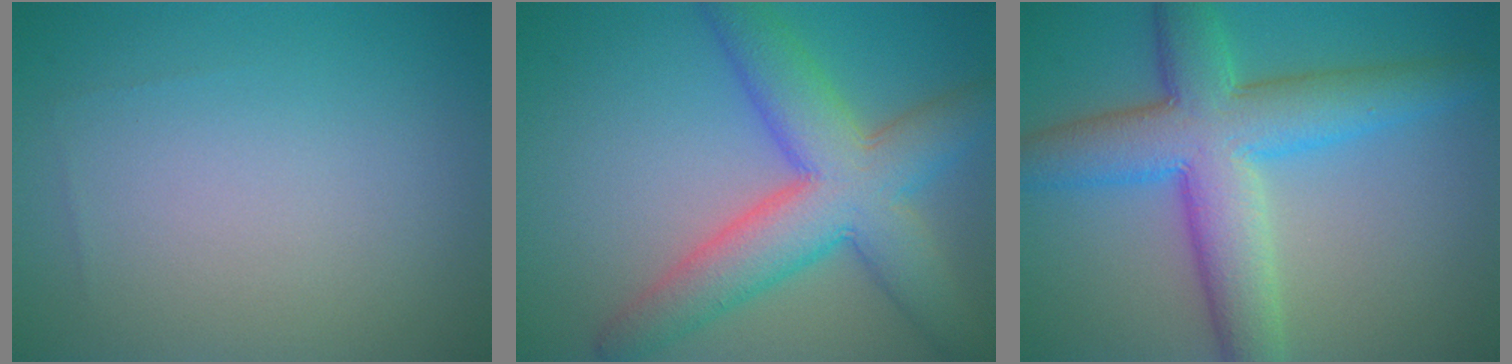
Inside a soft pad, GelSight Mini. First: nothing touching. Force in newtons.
{"total": 8.4, "press": 8.4, "slide": 0.4}
{"total": 8.8, "press": 8.8, "slide": 0.1}